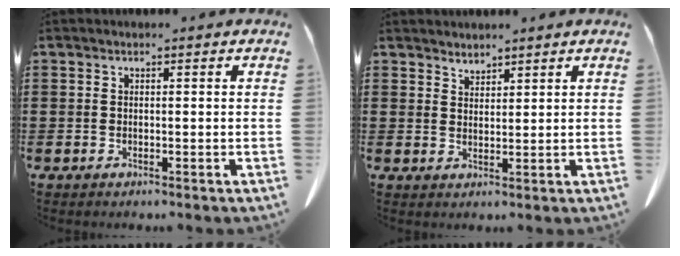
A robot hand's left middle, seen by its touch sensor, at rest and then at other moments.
{"total": 2.1, "force": [2.1, 0.2, -0.1], "torque": [-0.003, -0.006, 0.042]}